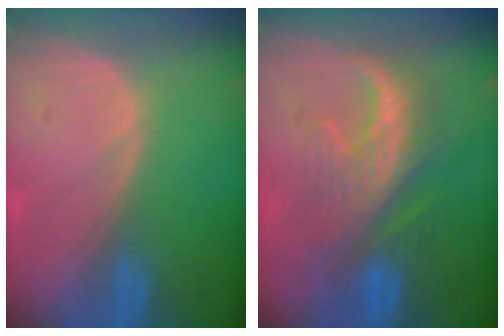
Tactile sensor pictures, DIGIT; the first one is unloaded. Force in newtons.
{"total": 8.5, "press": 8.3, "slide": 1.6}